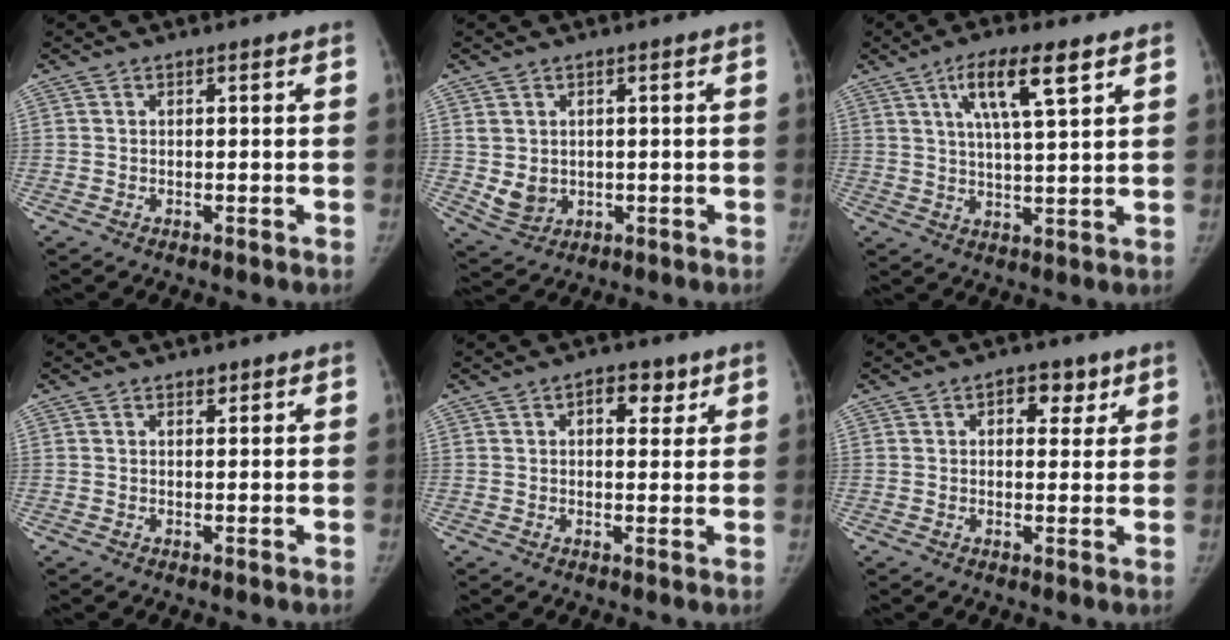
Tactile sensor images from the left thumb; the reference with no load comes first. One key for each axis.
{"total": 4.6, "fx": 0.3, "fy": 4.0, "fz": 2.4, "tx": -0.032, "ty": -0.006, "tz": 0.022}
{"total": 9.9, "fx": 5.0, "fy": 2.0, "fz": 8.3, "tx": -0.146, "ty": -0.015, "tz": 0.090}
{"total": 0.8, "fx": 0.6, "fy": 0.5, "fz": 0.3, "tx": 0.002, "ty": -0.004, "tz": 0.008}
{"total": 4.9, "fx": 2.3, "fy": 2.9, "fz": 3.2, "tx": -0.018, "ty": -0.005, "tz": 0.028}
{"total": 5.0, "fx": 2.4, "fy": 3.2, "fz": 3.0, "tx": -0.009, "ty": -0.005, "tz": 0.027}